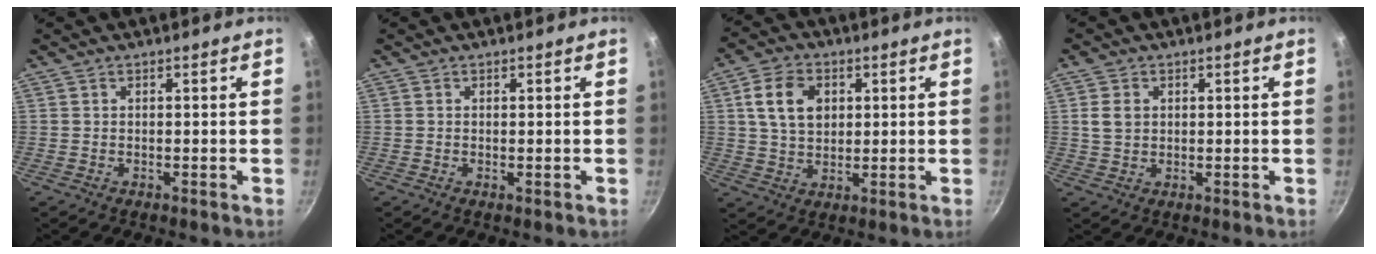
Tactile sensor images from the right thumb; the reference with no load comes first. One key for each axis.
{"total": 0.0}
{"total": 9.1, "fx": 2.2, "fy": 6.7, "fz": 5.7, "tx": -0.086, "ty": 0.004, "tz": 0.039}
{"total": 3.8, "fx": 0.9, "fy": 2.9, "fz": 2.3, "tx": -0.037, "ty": 0.000, "tz": 0.017}